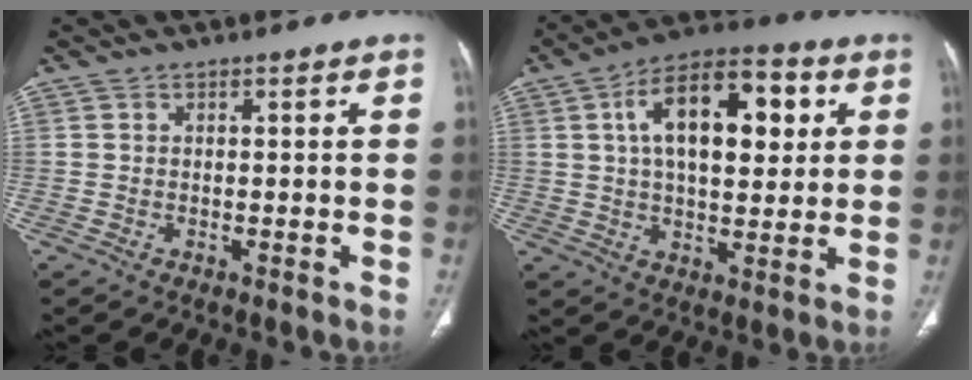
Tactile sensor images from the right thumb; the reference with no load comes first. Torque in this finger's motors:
{"motor_torque": [0.76, 4.25, 1.32, -0.08, 0.13]}